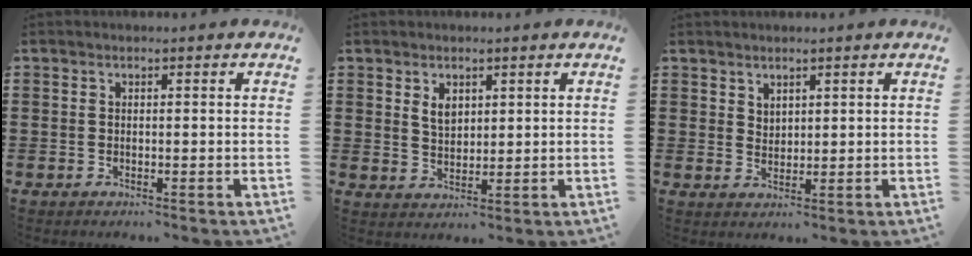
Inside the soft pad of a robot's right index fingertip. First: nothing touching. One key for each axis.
{"total": 2.9, "fx": 1.5, "fy": 1.8, "fz": 1.6, "tx": -0.038, "ty": 0.006, "tz": 0.028}
{"total": 2.0, "fx": 1.7, "fy": 0.9, "fz": -0.1, "tx": -0.001, "ty": 0.003, "tz": 0.035}